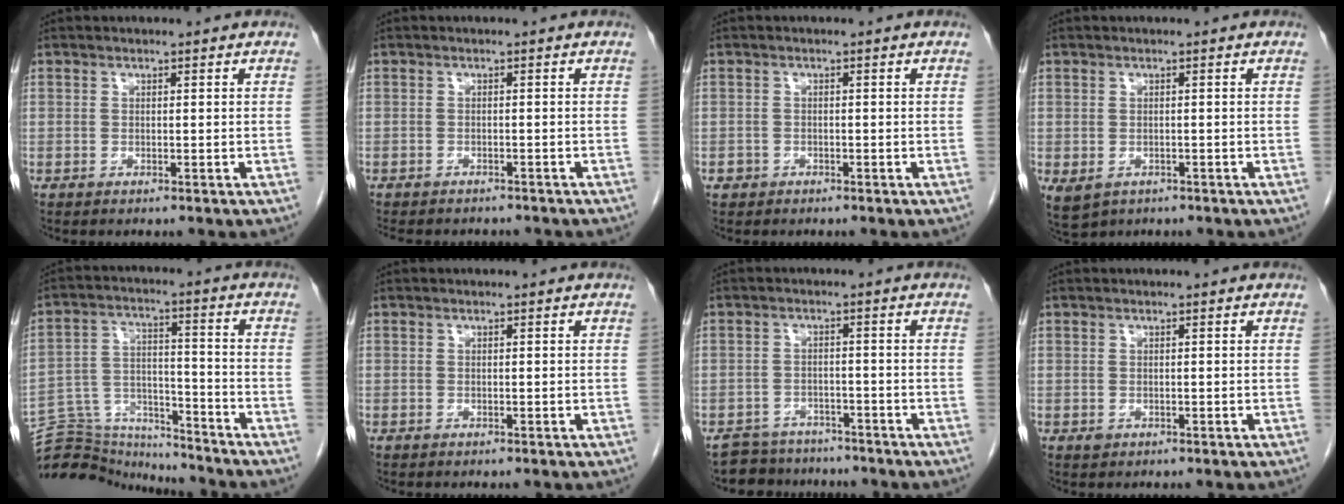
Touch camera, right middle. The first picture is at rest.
{"total": 8.8, "force": [-7.7, 2.8, 3.0], "torque": [-0.048, -0.001, -0.091]}
{"total": 1.2, "force": [-0.8, 1.0, 0.1], "torque": [-0.006, 0.004, -0.014]}
{"total": 4.3, "force": [-2.1, 3.1, 2.0], "torque": [-0.036, -0.007, -0.024]}
{"total": 14.2, "force": [-14.1, 1.7, 1.1], "torque": [-0.023, 0.037, -0.233]}
{"total": 0.0}
{"total": 5.9, "force": [-5.2, 2.7, -0.5], "torque": [0.014, 0.011, -0.081]}
{"total": 0.6, "force": [-0.2, 0.5, 0.2], "torque": [-0.004, 0.001, -0.002]}